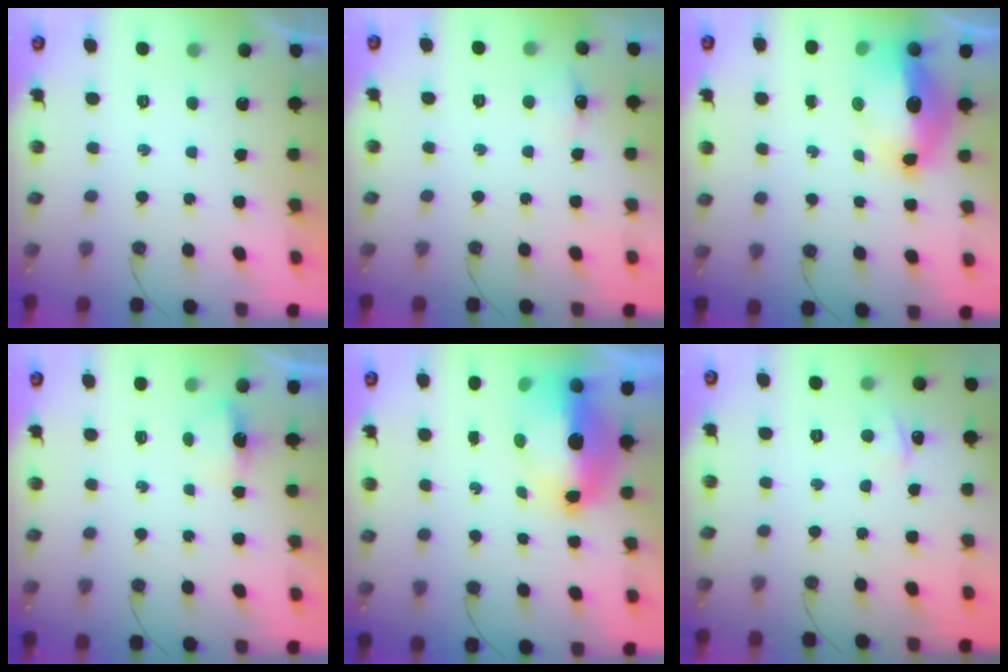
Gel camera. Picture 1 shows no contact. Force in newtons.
{"total": 5.4, "press": 5.3, "slide": 1.3}
{"total": 15.2, "press": 15.1, "slide": 1.8}
{"total": 3.1, "press": 3.0, "slide": 0.5}
{"total": 13.3, "press": 13.2, "slide": 1.8}
{"total": 1.6, "press": 1.5, "slide": 0.2}